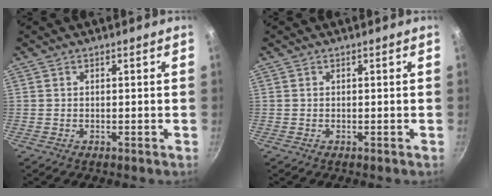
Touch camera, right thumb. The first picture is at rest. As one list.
[{"total": 0.0}]